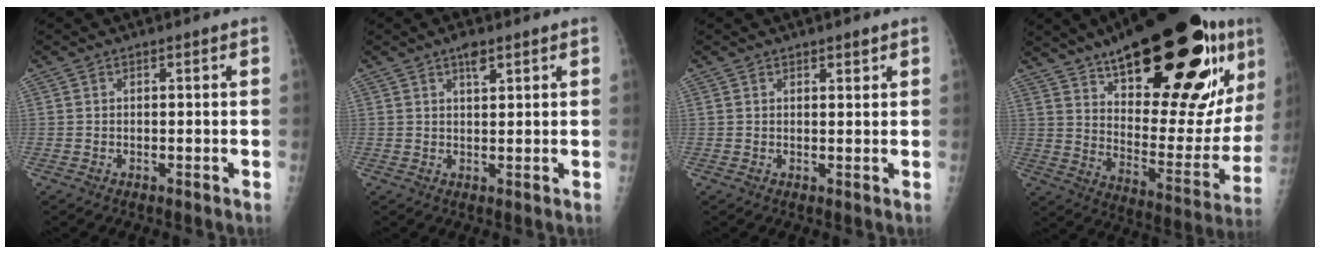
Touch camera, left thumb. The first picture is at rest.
{"total": 2.7, "force": [1.8, 1.0, 1.8], "torque": [-0.025, -0.006, 0.029]}
{"total": 1.5, "force": [1.2, 0.5, 0.8], "torque": [0.000, -0.006, 0.016]}
{"total": 34.9, "force": [18.3, 12.5, 26.9], "torque": [-0.340, -0.039, 0.286]}